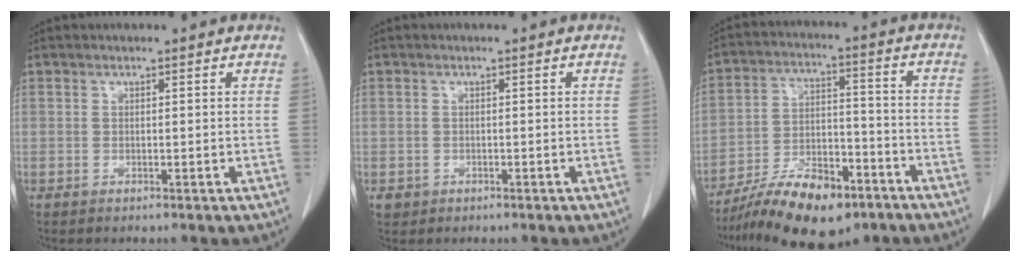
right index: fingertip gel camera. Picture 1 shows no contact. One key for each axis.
{"total": 1.4, "fx": -0.6, "fy": 1.2, "fz": 0.2, "tx": -0.004, "ty": 0.004, "tz": -0.004}
{"total": 14.6, "fx": -10.3, "fy": 5.5, "fz": 8.8, "tx": -0.145, "ty": 0.010, "tz": -0.172}